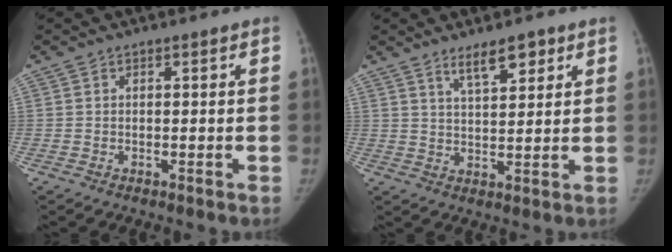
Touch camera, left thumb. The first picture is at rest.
{"total": 6.0, "force": [4.0, 2.0, 4.1], "torque": [-0.053, -0.027, 0.067]}